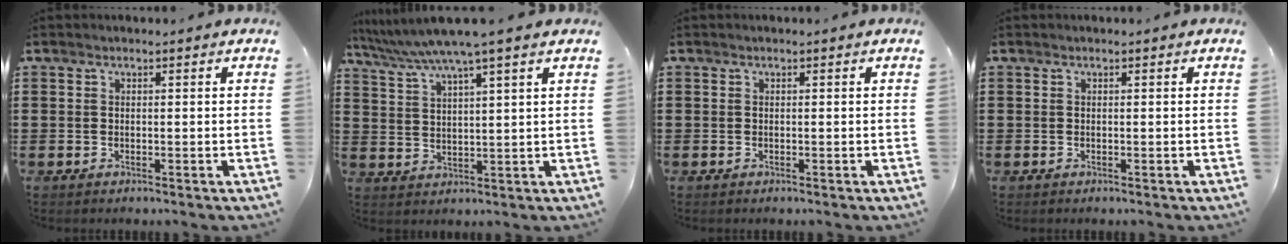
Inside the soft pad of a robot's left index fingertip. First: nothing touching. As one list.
[{"total": 5.7, "force": [4.3, -0.5, 3.8], "torque": [-0.085, -0.018, 0.070]}, {"total": 0.0}, {"total": 0.0}]